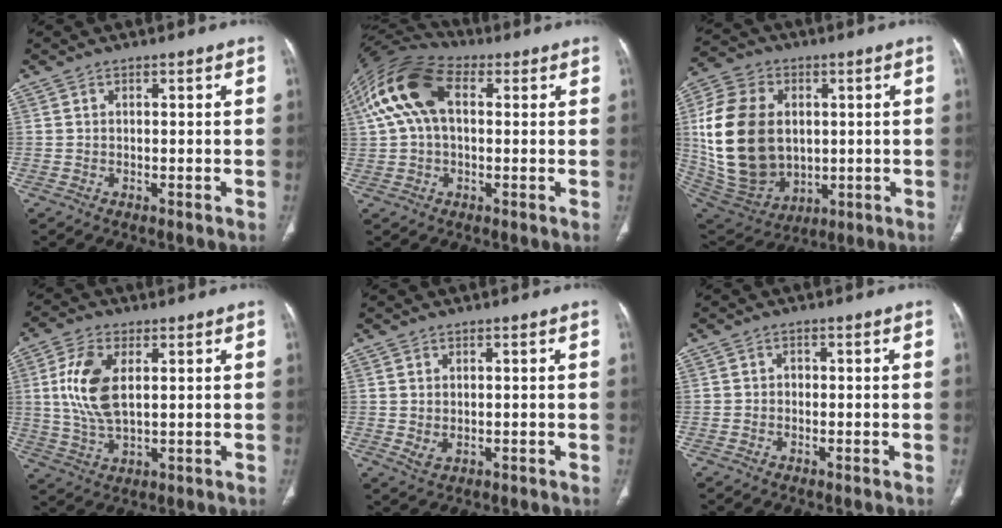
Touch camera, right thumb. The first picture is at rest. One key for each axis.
{"total": 14.8, "fx": 3.3, "fy": 8.9, "fz": 11.4, "tx": -0.236, "ty": 0.040, "tz": 0.057}
{"total": 22.9, "fx": 2.0, "fy": 16.6, "fz": 15.7, "tx": -0.304, "ty": -0.006, "tz": 0.061}
{"total": 10.5, "fx": 2.4, "fy": 5.3, "fz": 8.7, "tx": -0.187, "ty": -0.007, "tz": 0.049}
{"total": 2.0, "fx": 0.1, "fy": 1.2, "fz": 1.5, "tx": -0.034, "ty": -0.004, "tz": 0.011}
{"total": 0.8, "fx": -0.2, "fy": 0.7, "fz": 0.3, "tx": 0.001, "ty": 0.004, "tz": -0.007}